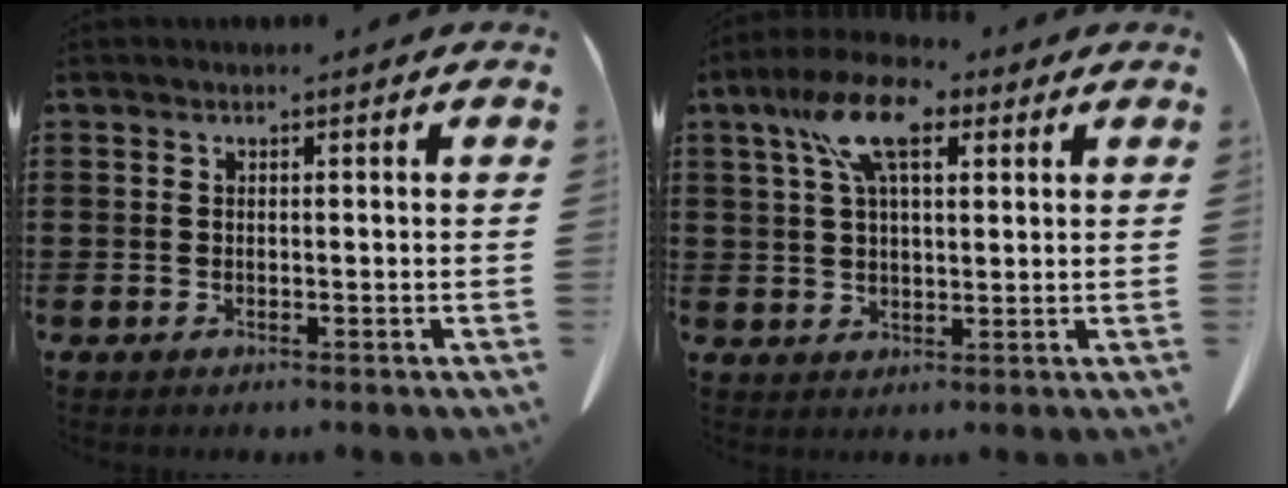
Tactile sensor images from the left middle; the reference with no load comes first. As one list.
[{"total": 9.9, "force": [4.9, 4.3, 7.5], "torque": [-0.159, 0.014, 0.087]}]